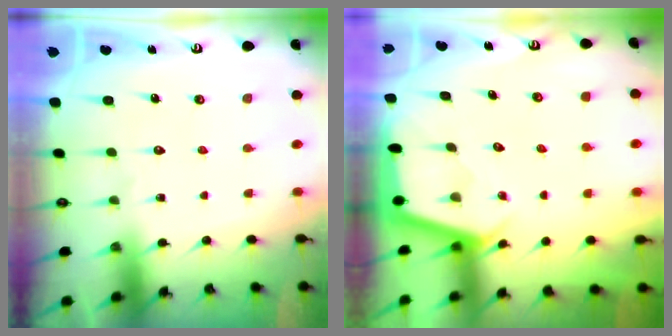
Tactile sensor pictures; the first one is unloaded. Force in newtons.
{"total": 2.4, "press": 2.4, "slide": 0.2}